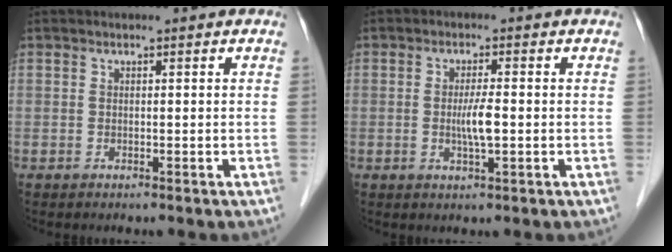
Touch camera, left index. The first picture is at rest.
{"total": 3.5, "force": [-0.4, 0.2, 3.4], "torque": [-0.069, -0.004, -0.007]}